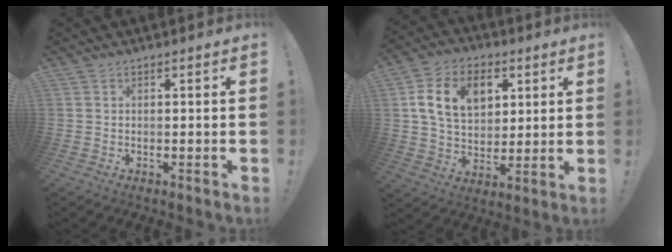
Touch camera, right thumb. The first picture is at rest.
{"total": 15.6, "force": [5.6, 11.0, 9.5], "torque": [-0.148, -0.006, 0.106]}